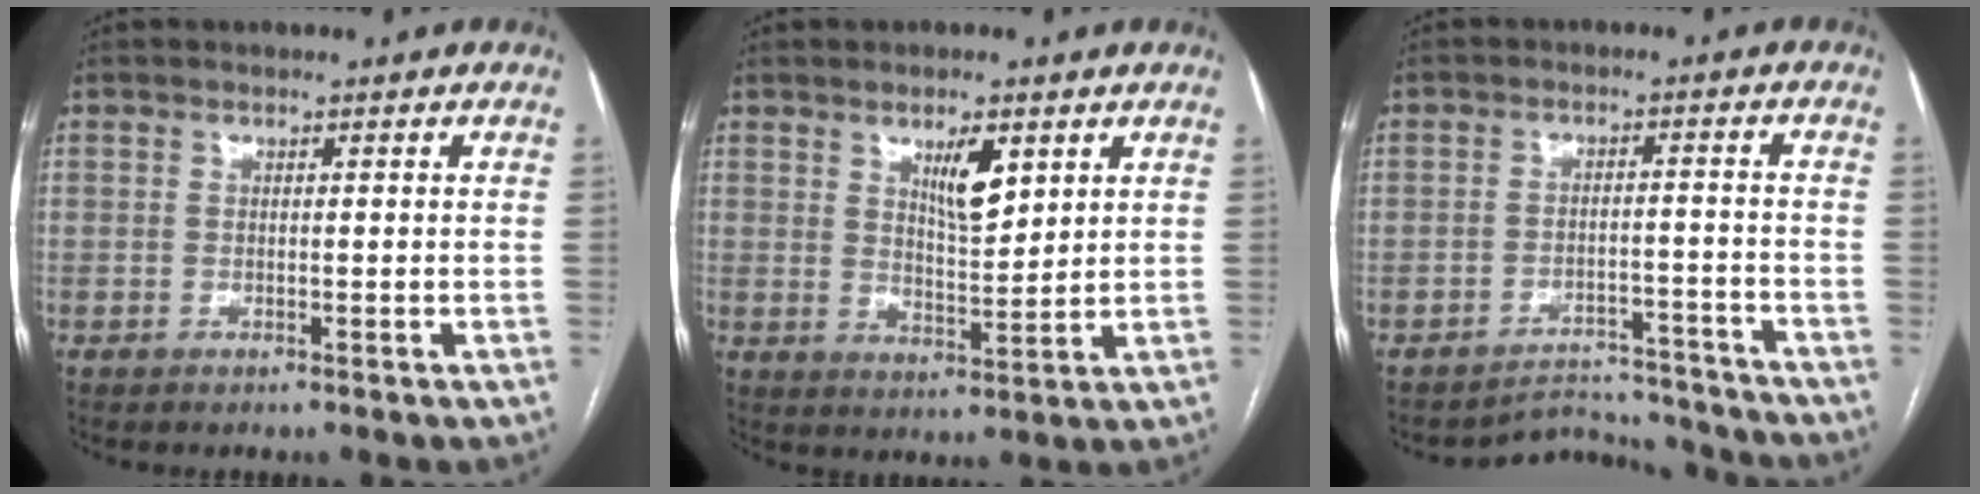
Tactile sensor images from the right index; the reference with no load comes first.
{"total": 6.0, "force": [3.0, 1.8, 4.9], "torque": [-0.086, -0.005, 0.056]}
{"total": 7.5, "force": [-7.2, 1.2, -1.5], "torque": [0.028, 0.029, -0.102]}